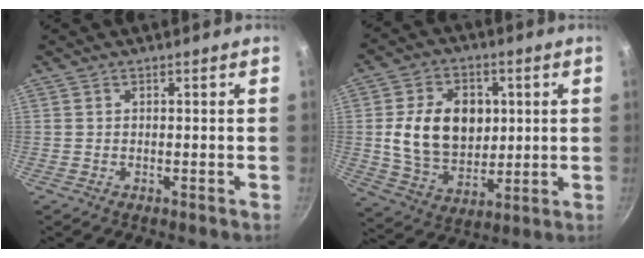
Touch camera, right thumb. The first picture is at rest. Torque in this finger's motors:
{"motor_torque": [-0.51, 1.13, 0.97, -0.22, 0.33]}